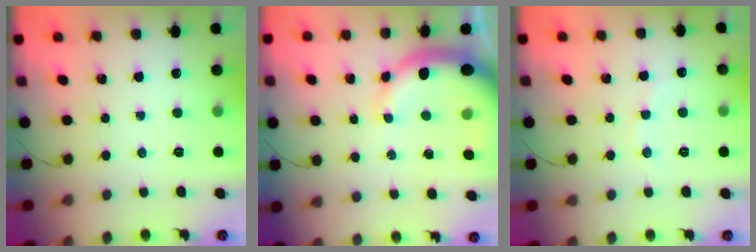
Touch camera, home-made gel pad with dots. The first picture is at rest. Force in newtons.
{"total": 10.5, "press": 10.2, "slide": 2.6}
{"total": 5.7, "press": 5.4, "slide": 1.6}